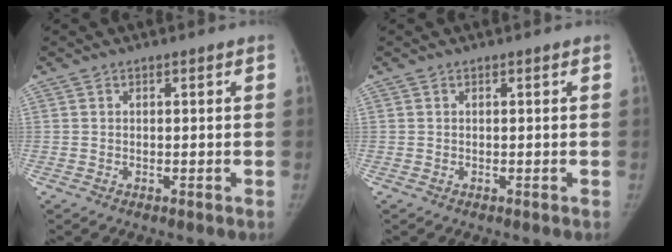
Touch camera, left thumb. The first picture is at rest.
{"total": 0.0}